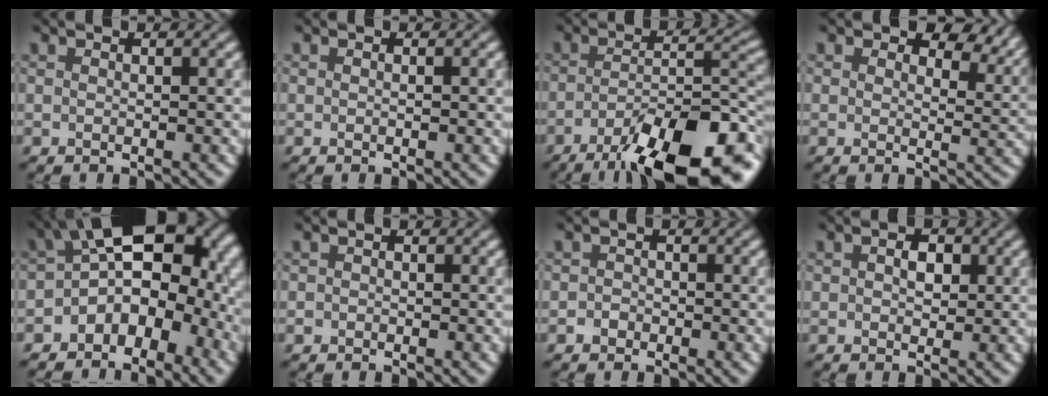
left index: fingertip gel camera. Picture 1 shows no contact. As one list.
[{"total": 0.0}, {"total": 13.5, "force": [-8.3, 3.4, 10.0], "torque": [-0.162, -0.011, -0.128]}, {"total": 7.0, "force": [4.5, 3.6, 4.0], "torque": [-0.055, -0.004, 0.068]}, {"total": 12.9, "force": [-1.5, 8.4, 9.7], "torque": [-0.122, 0.007, -0.020]}, {"total": 0.7, "force": [-0.5, 0.4, -0.3], "torque": [0.003, -0.007, -0.005]}, {"total": 1.0, "force": [-0.7, 0.7, -0.2], "torque": [0.002, -0.004, -0.009]}, {"total": 1.6, "force": [0.2, 1.1, 1.1], "torque": [-0.021, -0.002, 0.006]}]